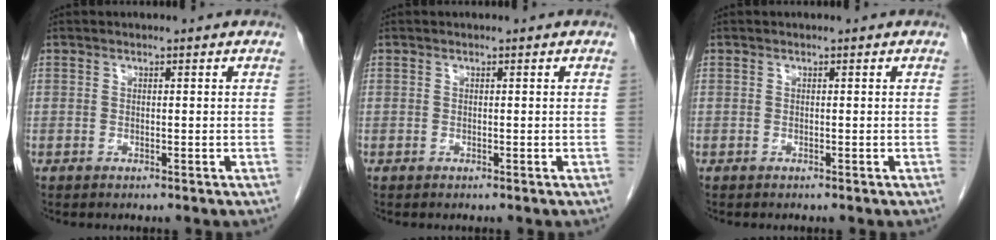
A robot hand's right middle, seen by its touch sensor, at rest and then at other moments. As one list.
[{"total": 0.0}, {"total": 0.0}]